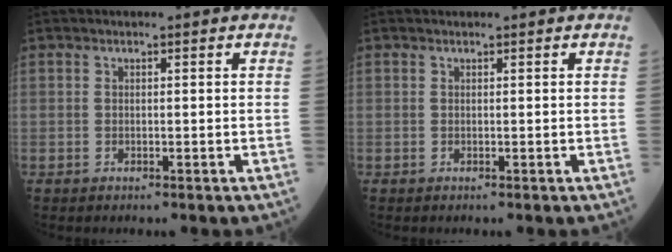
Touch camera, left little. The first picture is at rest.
{"total": 0.0}